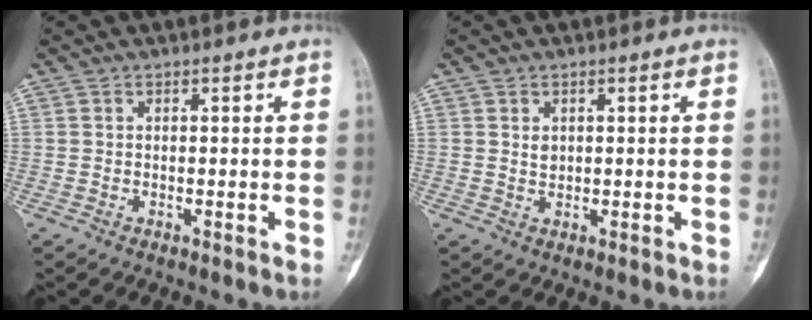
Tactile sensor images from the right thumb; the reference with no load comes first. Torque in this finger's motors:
{"motor_torque": [0.30, 0.15, 0.20, -0.46, 0.03]}